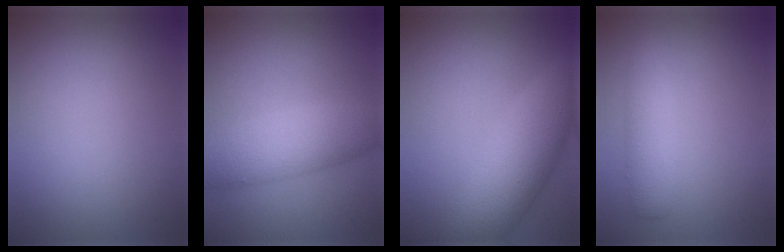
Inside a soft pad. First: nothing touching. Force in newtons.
{"total": 6.1, "press": 6.1, "slide": 0.1}
{"total": 7.5, "press": 7.5, "slide": 0.1}
{"total": 2.9, "press": 2.9, "slide": 0.1}